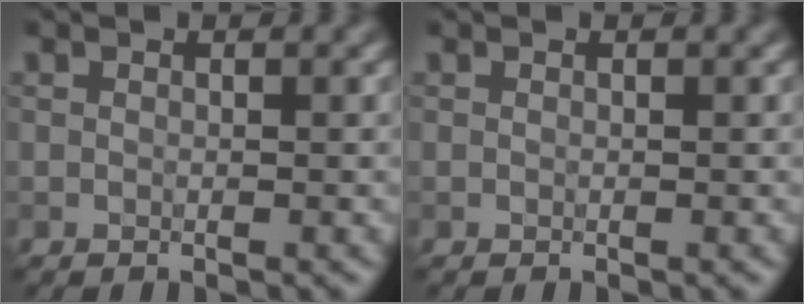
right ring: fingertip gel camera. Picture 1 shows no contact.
{"total": 0.0}